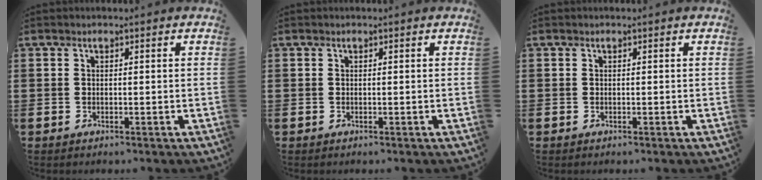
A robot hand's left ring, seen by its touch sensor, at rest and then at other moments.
{"total": 0.0}
{"total": 0.0}